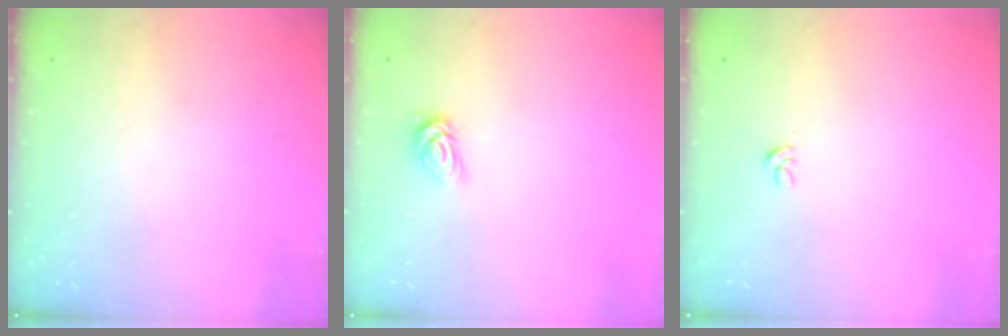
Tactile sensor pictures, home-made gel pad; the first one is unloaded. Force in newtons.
{"total": 2.5, "press": 2.5, "slide": 0.4}
{"total": 2.4, "press": 2.4, "slide": 0.1}